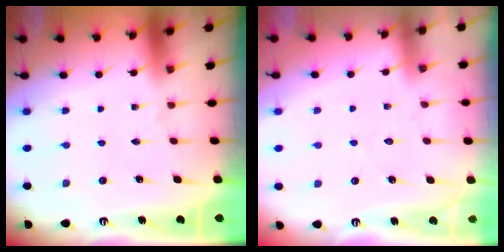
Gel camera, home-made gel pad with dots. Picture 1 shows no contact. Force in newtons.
{"total": 3.0, "press": 2.9, "slide": 0.3}